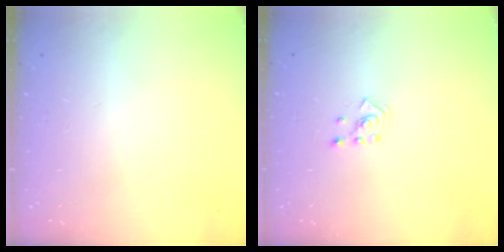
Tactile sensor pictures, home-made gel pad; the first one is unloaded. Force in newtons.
{"total": 2.1, "press": 1.9, "slide": 0.8}